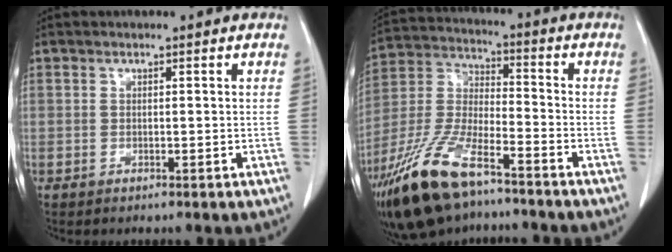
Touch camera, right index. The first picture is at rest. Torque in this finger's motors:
{"motor_torque": [1.05, -1.08, 0.37, 0.10]}